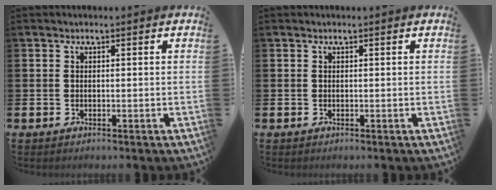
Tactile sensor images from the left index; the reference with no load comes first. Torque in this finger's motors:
{"motor_torque": [0.02, 0.02, -0.02, 0.00]}